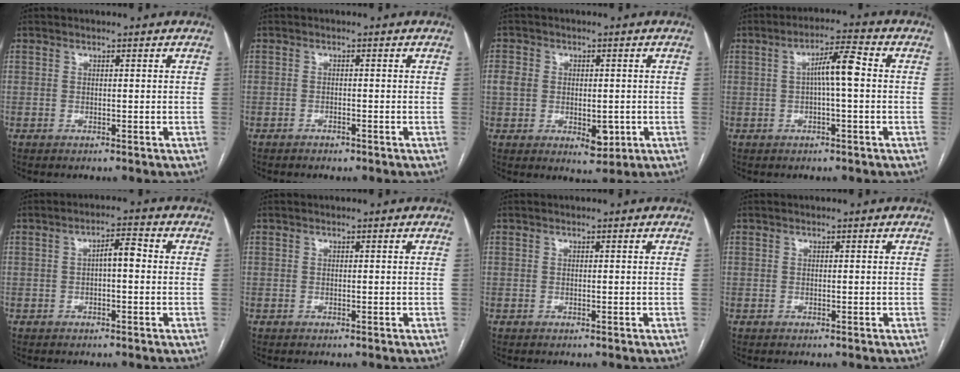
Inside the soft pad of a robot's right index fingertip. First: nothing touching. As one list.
[{"total": 0.9, "force": [-0.8, 0.3, 0.3], "torque": [-0.010, 0.000, -0.011]}, {"total": 7.1, "force": [-1.1, 4.8, 5.2], "torque": [-0.074, 0.005, -0.005]}, {"total": 5.8, "force": [0.2, 0.5, 5.8], "torque": [-0.097, 0.017, 0.003]}, {"total": 3.4, "force": [0.0, 1.0, 3.3], "torque": [-0.052, 0.014, -0.001]}, {"total": 0.0}, {"total": 0.0}, {"total": 0.0}]